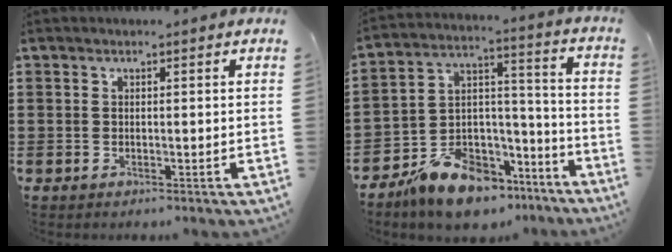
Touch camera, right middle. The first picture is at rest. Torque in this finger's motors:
{"motor_torque": [0.78, -0.64, 0.36, 0.21]}